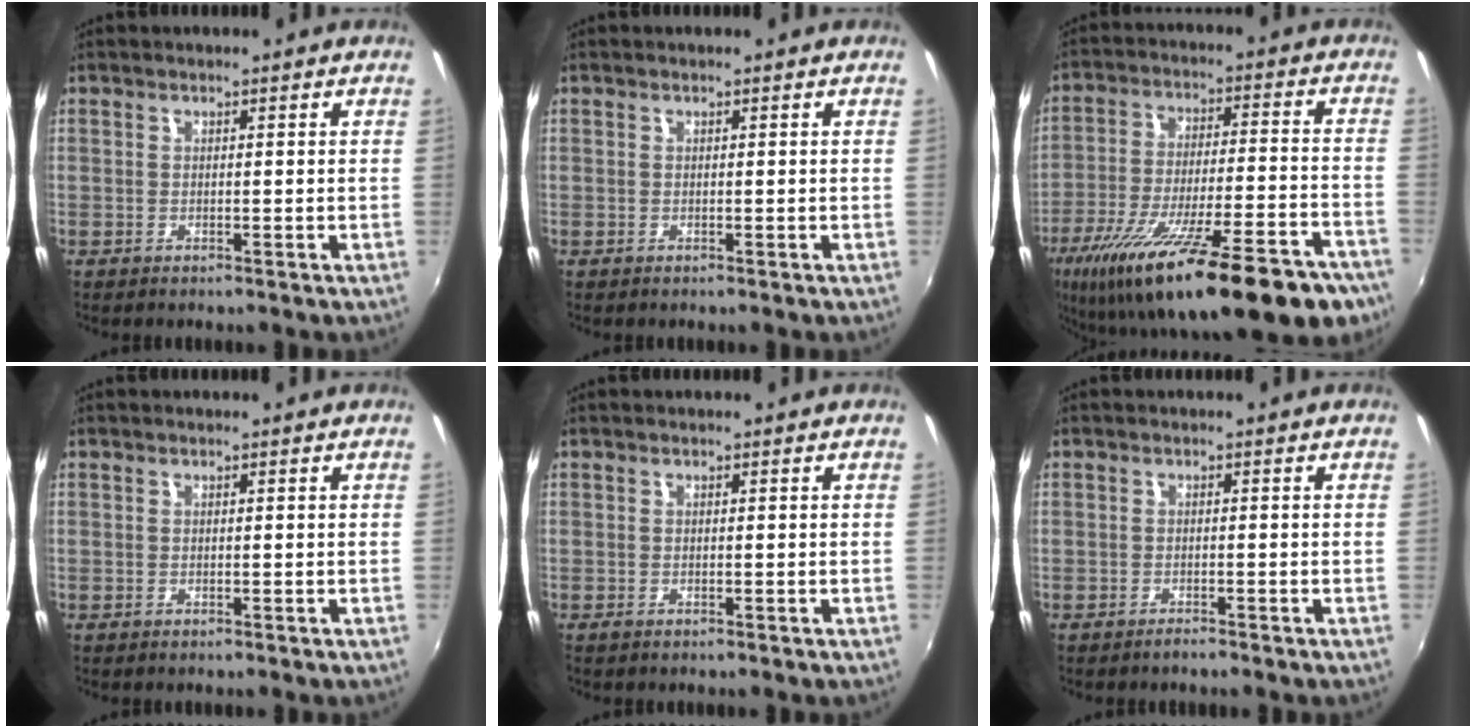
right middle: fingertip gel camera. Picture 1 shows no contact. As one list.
[{"total": 0.0}, {"total": 30.1, "force": [-20.6, 7.2, 20.8], "torque": [-0.347, -0.072, -0.299]}, {"total": 0.0}, {"total": 0.0}, {"total": 1.0, "force": [-1.0, 0.2, 0.2], "torque": [-0.006, -0.003, -0.018]}]